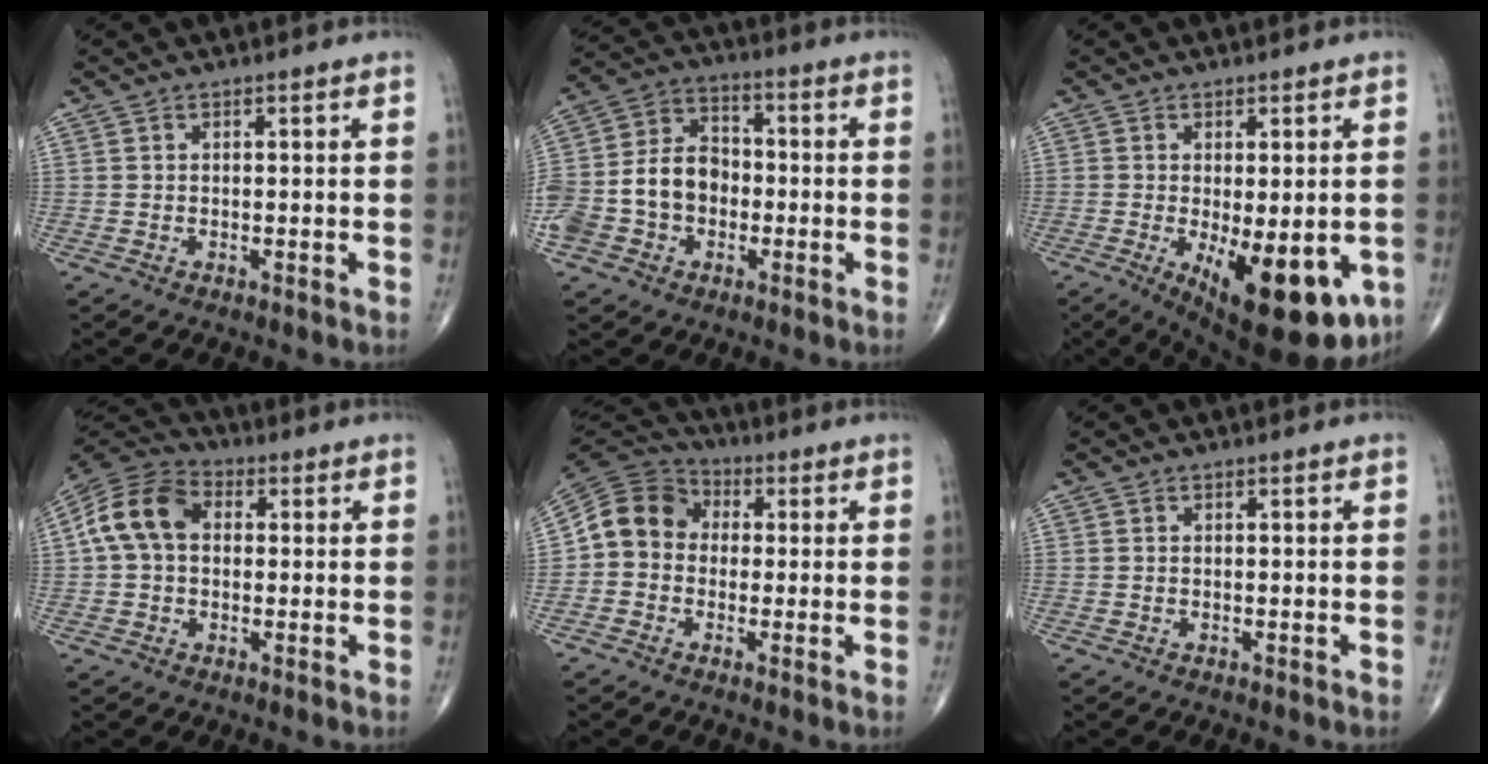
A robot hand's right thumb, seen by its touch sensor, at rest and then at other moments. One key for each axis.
{"total": 14.7, "fx": -3.1, "fy": 11.4, "fz": 8.8, "tx": -0.165, "ty": 0.047, "tz": -0.060}
{"total": 16.8, "fx": -5.6, "fy": 6.9, "fz": 14.3, "tx": -0.167, "ty": -0.019, "tz": -0.063}
{"total": 11.1, "fx": 1.2, "fy": 8.0, "fz": 7.6, "tx": -0.141, "ty": 0.033, "tz": 0.010}
{"total": 9.5, "fx": -0.3, "fy": 8.3, "fz": 4.7, "tx": -0.072, "ty": 0.033, "tz": -0.023}
{"total": 0.0}